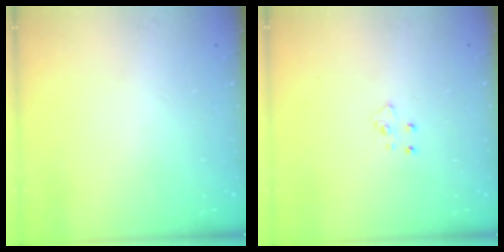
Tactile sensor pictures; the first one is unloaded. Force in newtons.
{"total": 5.1, "press": 5.1, "slide": 0.4}